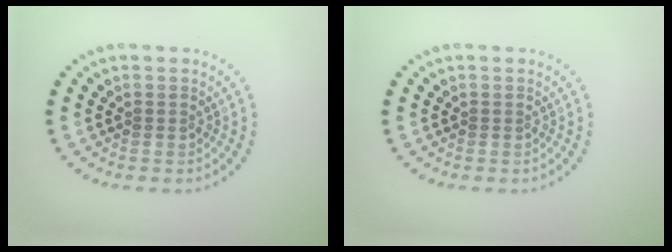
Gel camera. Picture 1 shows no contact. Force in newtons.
{"total": 0.0}